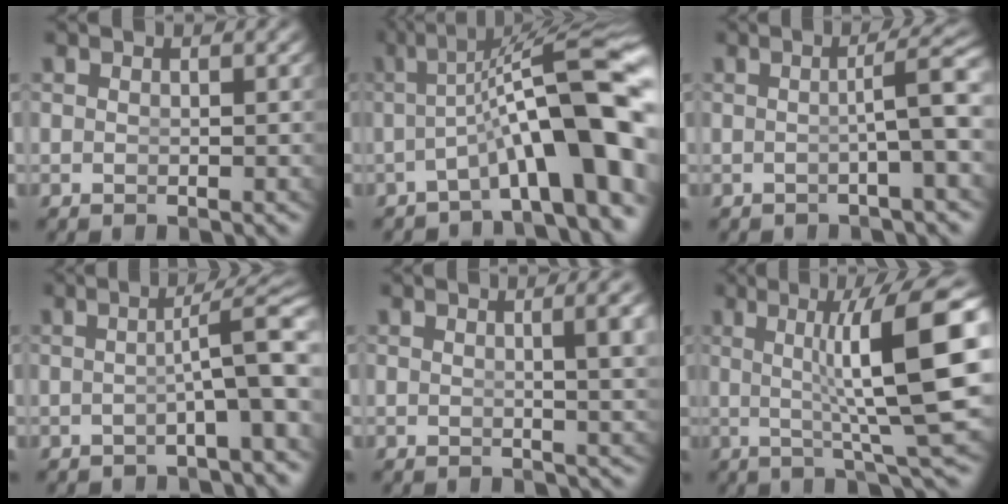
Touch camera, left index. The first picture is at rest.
{"total": 11.0, "force": [-0.7, 3.2, 10.5], "torque": [-0.143, 0.006, -0.007]}
{"total": 3.4, "force": [-0.6, -0.2, 3.4], "torque": [-0.037, 0.008, -0.010]}
{"total": 4.5, "force": [-1.4, 0.4, 4.3], "torque": [-0.047, 0.008, -0.020]}
{"total": 3.3, "force": [1.0, 0.0, 3.1], "torque": [-0.032, -0.003, 0.018]}
{"total": 9.9, "force": [1.1, 1.2, 9.7], "torque": [-0.137, 0.010, 0.019]}